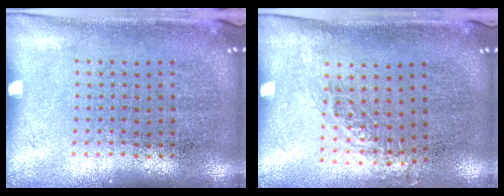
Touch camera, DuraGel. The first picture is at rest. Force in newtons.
{"total": 0.8, "press": 0.8, "slide": 0.2}